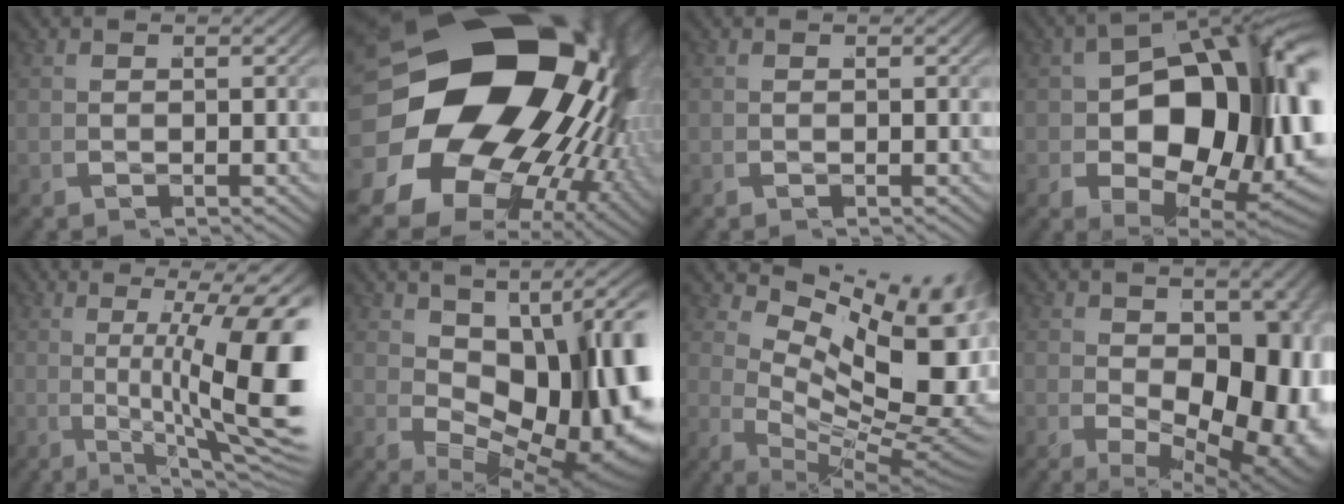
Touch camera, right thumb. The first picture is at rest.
{"total": 37.6, "force": [0.0, 26.2, 27.0], "torque": [-0.422, -0.063, -0.001]}
{"total": 0.0}
{"total": 20.8, "force": [-1.5, 12.2, 16.8], "torque": [-0.273, -0.067, 0.018]}
{"total": 11.9, "force": [0.9, 4.1, 11.1], "torque": [-0.157, 0.003, 0.006]}
{"total": 15.0, "force": [-1.0, 8.0, 12.6], "torque": [-0.191, -0.034, 0.023]}
{"total": 15.0, "force": [1.4, 8.5, 12.3], "torque": [-0.169, -0.039, 0.045]}
{"total": 12.4, "force": [-1.1, 7.2, 10.1], "torque": [-0.164, -0.049, 0.017]}